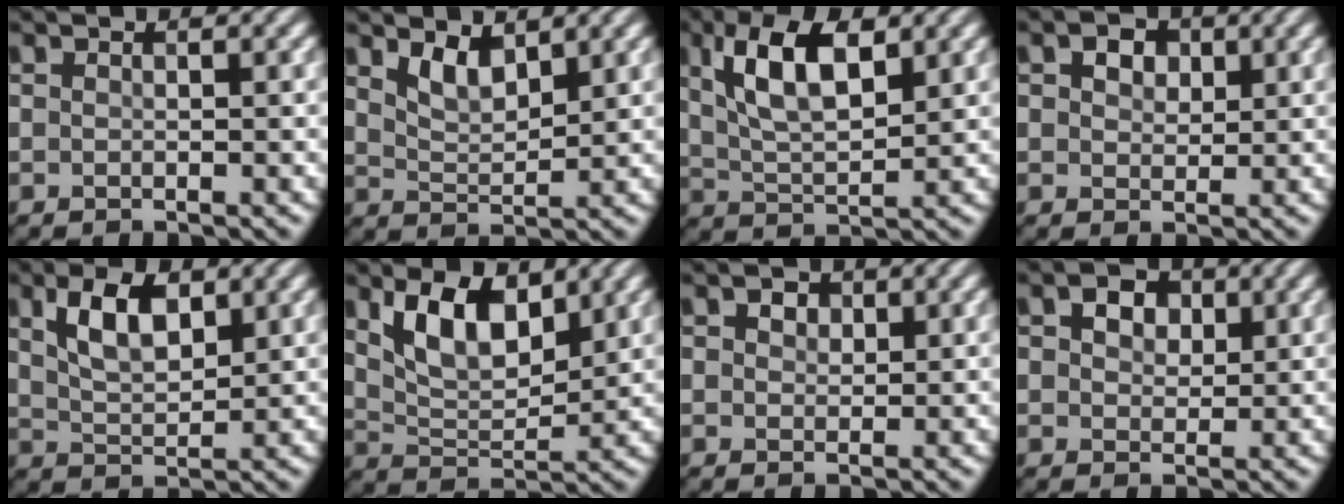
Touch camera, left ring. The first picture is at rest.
{"total": 2.7, "force": [2.0, 1.0, 1.6], "torque": [-0.035, -0.008, 0.040]}
{"total": 6.9, "force": [2.8, 2.9, 5.6], "torque": [-0.110, 0.005, 0.050]}
{"total": 3.1, "force": [1.6, 2.0, 1.7], "torque": [-0.029, 0.002, 0.015]}
{"total": 4.8, "force": [2.2, 2.3, 3.6], "torque": [-0.072, 0.005, 0.041]}
{"total": 6.0, "force": [3.1, 3.0, 4.3], "torque": [-0.087, -0.005, 0.055]}
{"total": 1.9, "force": [1.1, 1.3, 0.9], "torque": [-0.012, 0.001, 0.010]}
{"total": 3.4, "force": [1.6, 2.3, 2.0], "torque": [-0.033, 0.001, 0.013]}